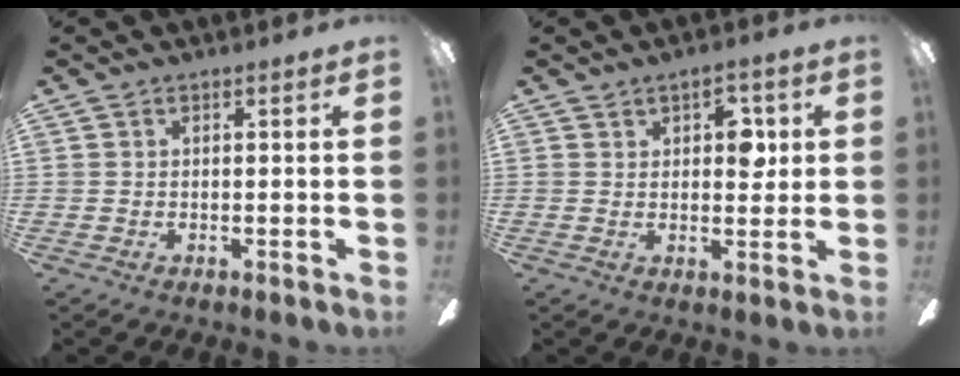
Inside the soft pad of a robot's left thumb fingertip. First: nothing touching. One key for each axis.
{"total": 5.9, "fx": 2.2, "fy": 3.1, "fz": 4.6, "tx": -0.052, "ty": -0.006, "tz": 0.030}